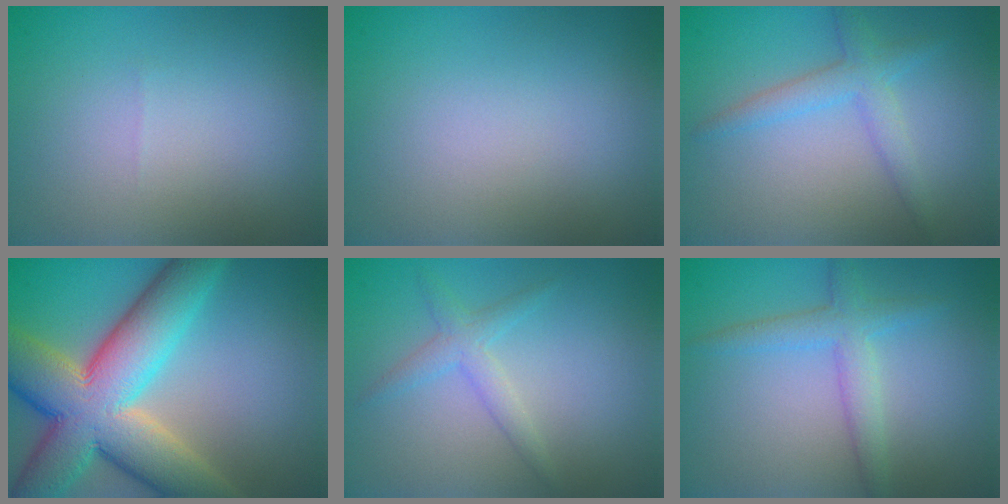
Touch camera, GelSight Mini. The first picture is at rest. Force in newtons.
{"total": 0.0}
{"total": 2.5, "press": 2.5, "slide": 0.1}
{"total": 12.9, "press": 12.9, "slide": 1.0}
{"total": 1.4, "press": 1.4, "slide": 0.0}
{"total": 2.7, "press": 2.7, "slide": 0.2}